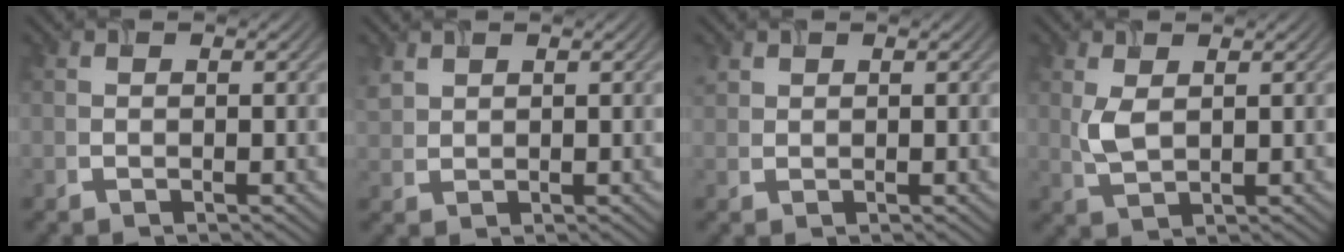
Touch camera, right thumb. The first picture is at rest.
{"total": 2.1, "force": [1.5, 1.3, 0.8], "torque": [-0.026, 0.003, 0.036]}
{"total": 1.3, "force": [1.0, 0.8, 0.3], "torque": [-0.010, 0.005, 0.023]}
{"total": 3.2, "force": [0.9, 1.6, 2.6], "torque": [-0.068, -0.002, 0.022]}